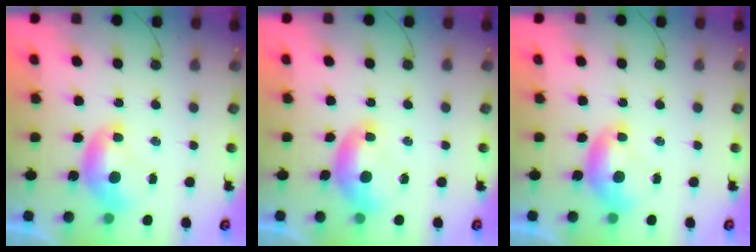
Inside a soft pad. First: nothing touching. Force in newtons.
{"total": 0.0}
{"total": 0.0}